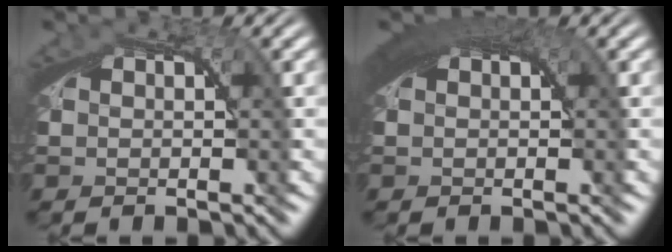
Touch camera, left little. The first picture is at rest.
{"total": 4.2, "force": [1.8, 1.4, 3.5], "torque": [-0.048, 0.014, 0.022]}